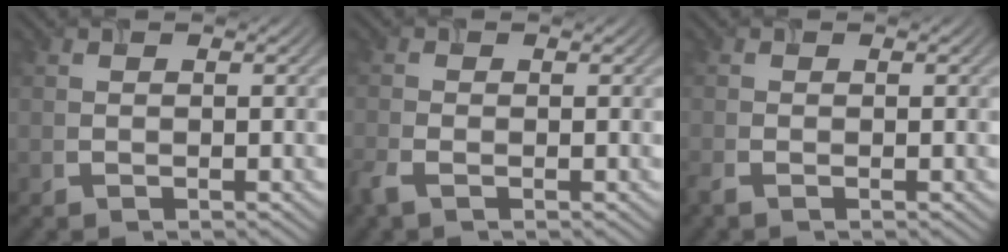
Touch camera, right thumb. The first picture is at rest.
{"total": 2.1, "force": [-1.3, 0.8, 1.4], "torque": [-0.044, -0.006, -0.033]}
{"total": 1.2, "force": [-0.8, 0.3, 0.8], "torque": [-0.027, -0.005, -0.020]}